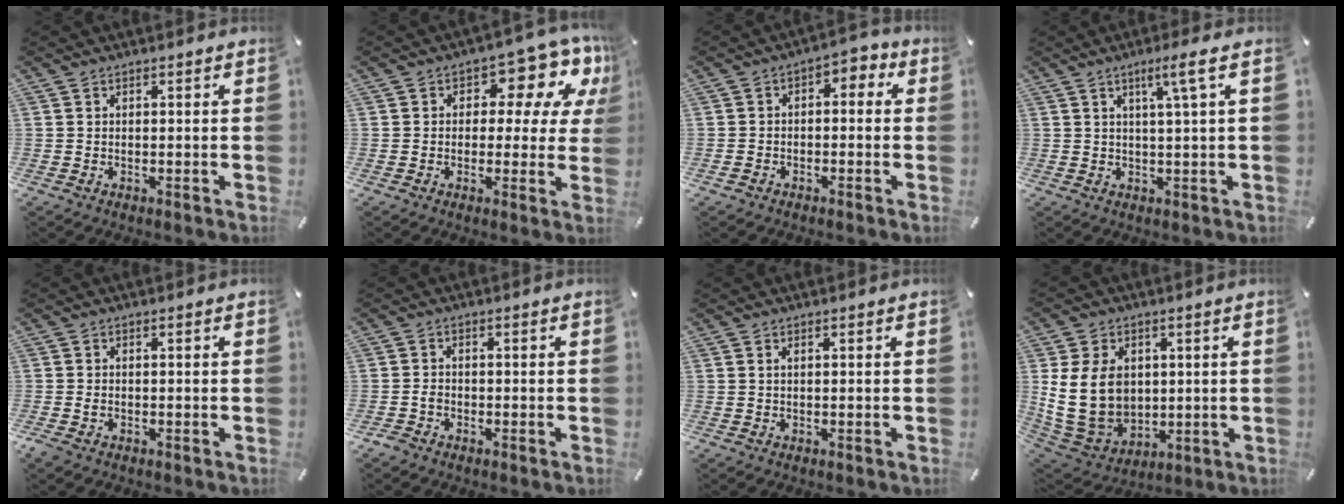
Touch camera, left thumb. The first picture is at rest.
{"total": 12.0, "force": [5.4, 7.0, 8.2], "torque": [-0.097, -0.037, 0.089]}
{"total": 4.0, "force": [-2.3, 2.7, 1.7], "torque": [-0.022, 0.015, -0.047]}
{"total": 5.8, "force": [2.4, 0.0, 5.3], "torque": [-0.101, -0.004, 0.035]}
{"total": 1.0, "force": [-0.6, 0.6, 0.4], "torque": [-0.009, 0.000, -0.012]}
{"total": 2.0, "force": [-1.2, 1.5, 0.6], "torque": [-0.011, 0.007, -0.025]}
{"total": 0.6, "force": [0.1, 0.0, 0.5], "torque": [-0.010, 0.000, 0.002]}
{"total": 14.9, "force": [2.6, 12.0, 8.5], "torque": [-0.183, -0.017, 0.050]}